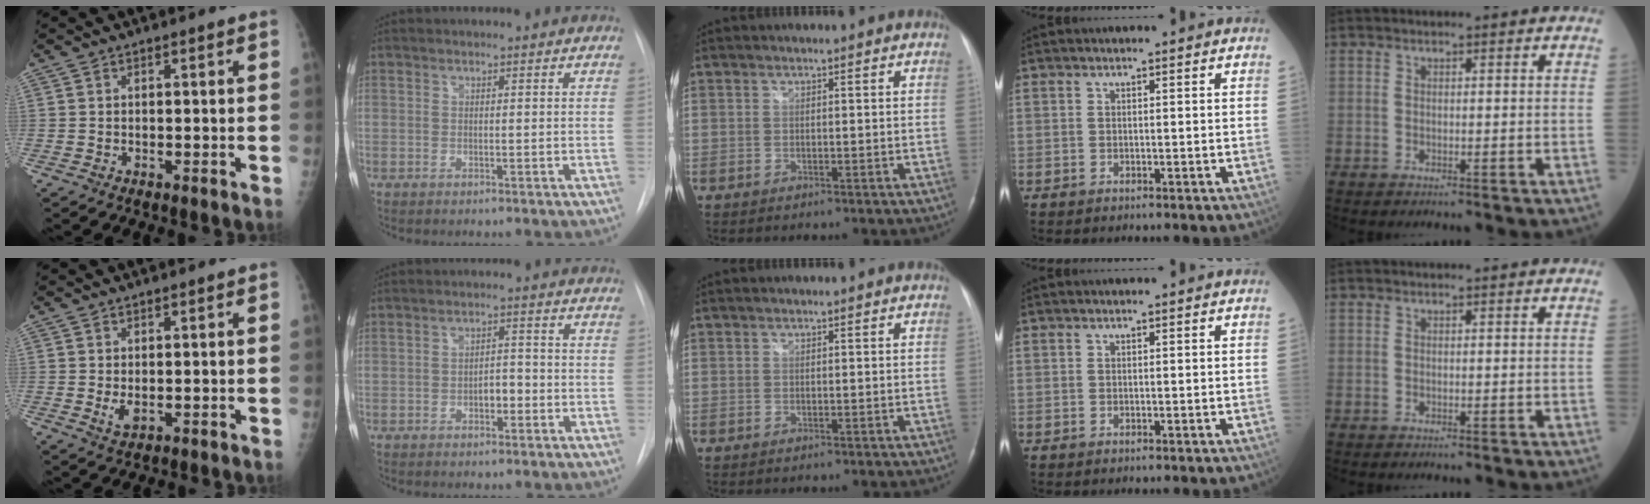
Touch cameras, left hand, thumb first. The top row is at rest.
{"thumb": {"total": 2.3, "force": [0.1, 1.3, 1.9], "torque": [-0.030, -0.007, 0.007]}, "index": {"total": 2.8, "force": [-1.1, 1.4, 2.1], "torque": [-0.026, 0.007, -0.017]}}